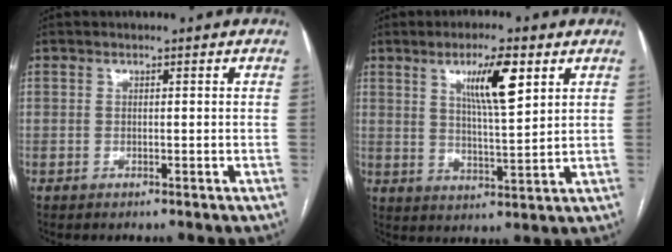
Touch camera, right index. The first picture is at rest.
{"total": 8.6, "force": [4.1, 1.1, 7.6], "torque": [-0.133, -0.002, 0.070]}